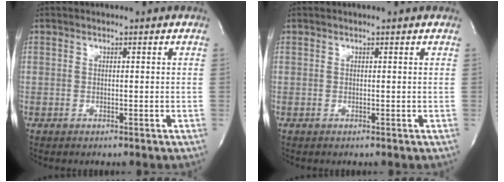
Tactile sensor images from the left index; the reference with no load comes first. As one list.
[{"total": 0.5, "force": [0.5, 0.0, 0.1], "torque": [-0.007, -0.003, 0.005]}]